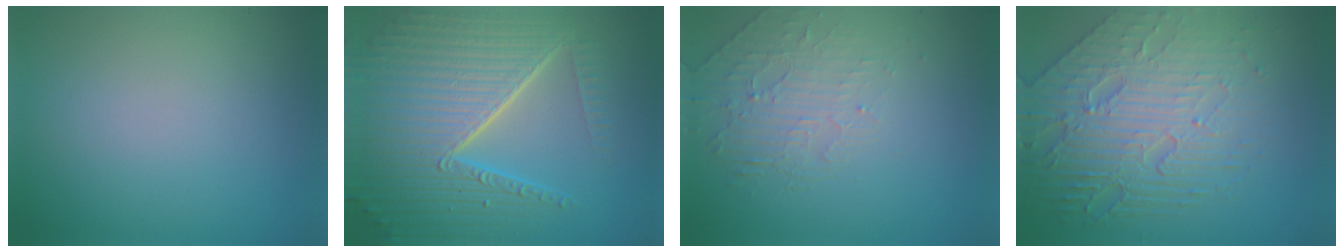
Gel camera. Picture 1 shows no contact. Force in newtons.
{"total": 10.1, "press": 6.3, "slide": 7.8}
{"total": 2.1, "press": 1.2, "slide": 1.7}
{"total": 8.4, "press": 5.6, "slide": 6.3}